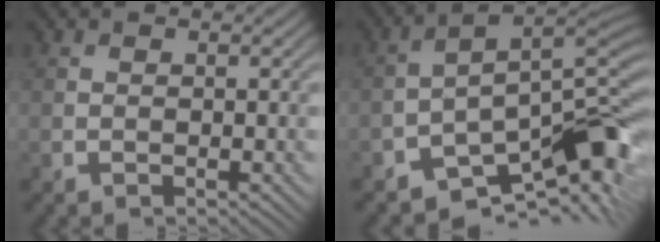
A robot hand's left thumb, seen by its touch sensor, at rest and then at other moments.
{"total": 10.3, "force": [-6.0, 4.2, 7.2], "torque": [-0.092, 0.001, -0.101]}